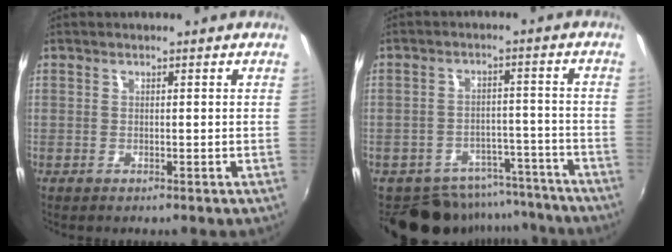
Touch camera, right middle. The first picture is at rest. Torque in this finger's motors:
{"motor_torque": [1.05, -1.09, 0.05, 0.03]}